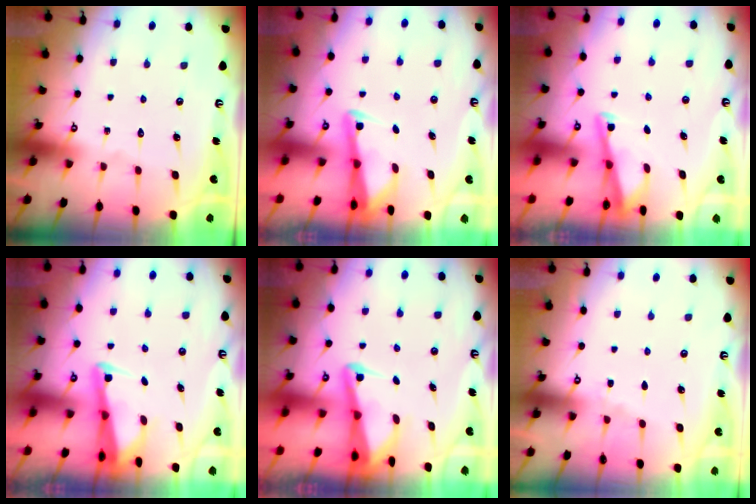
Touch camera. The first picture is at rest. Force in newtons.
{"total": 2.8, "press": 2.8, "slide": 0.2}
{"total": 3.4, "press": 3.4, "slide": 0.3}
{"total": 2.3, "press": 2.3, "slide": 0.2}
{"total": 2.6, "press": 2.6, "slide": 0.5}
{"total": 2.8, "press": 2.7, "slide": 0.4}